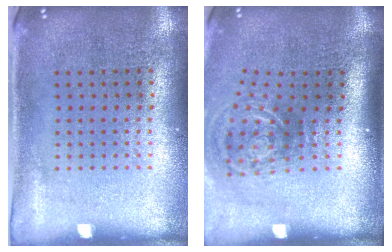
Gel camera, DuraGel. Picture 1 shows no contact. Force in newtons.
{"total": 2.1, "press": 1.2, "slide": 1.7}